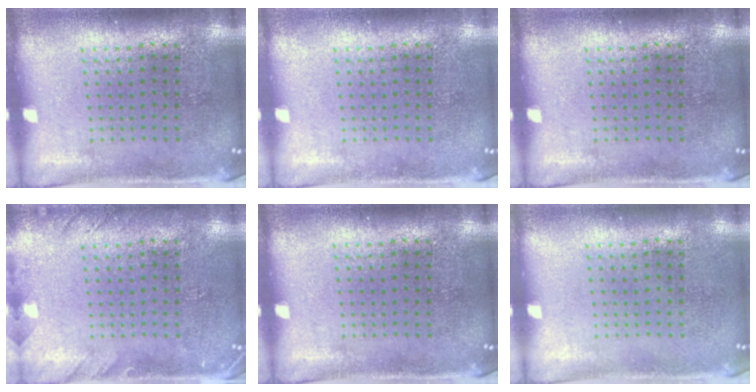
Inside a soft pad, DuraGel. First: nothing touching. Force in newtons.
{"total": 0.0}
{"total": 0.0}
{"total": 1.5, "press": 1.5, "slide": 0.2}
{"total": 0.0}
{"total": 0.0}